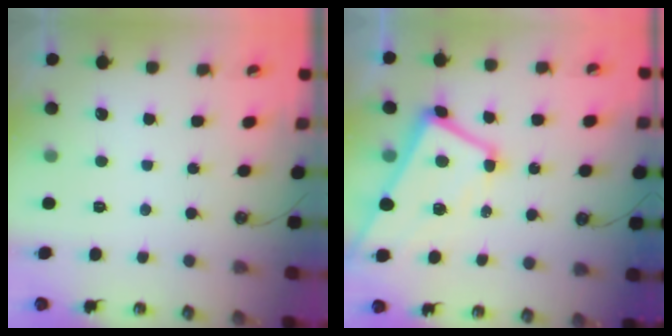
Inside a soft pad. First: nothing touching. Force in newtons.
{"total": 5.0, "press": 4.9, "slide": 1.1}